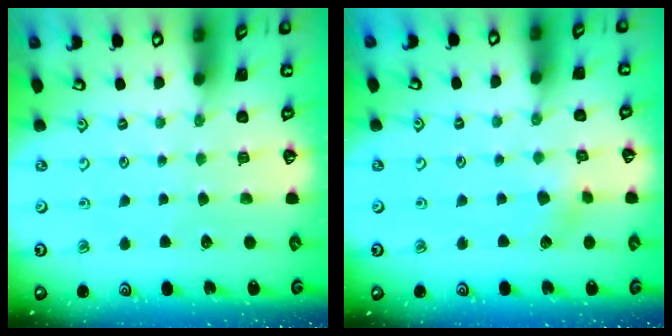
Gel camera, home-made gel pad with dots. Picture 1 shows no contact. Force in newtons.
{"total": 3.1, "press": 3.0, "slide": 0.5}